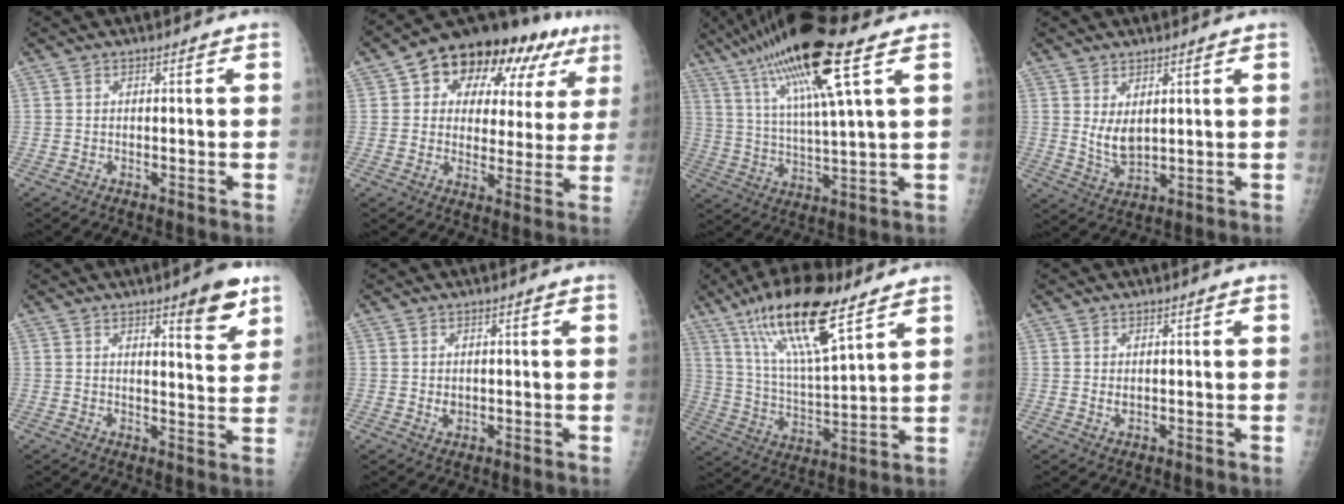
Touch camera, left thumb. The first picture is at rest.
{"total": 21.4, "force": [9.9, 12.6, 14.1], "torque": [-0.150, 0.015, 0.139]}
{"total": 20.0, "force": [10.3, 2.5, 17.0], "torque": [-0.324, -0.013, 0.184]}
{"total": 5.0, "force": [1.6, 2.6, 4.0], "torque": [-0.064, -0.021, 0.042]}
{"total": 8.5, "force": [5.0, 2.4, 6.4], "torque": [-0.066, -0.029, 0.066]}
{"total": 1.7, "force": [0.1, 1.3, 1.1], "torque": [-0.010, -0.002, 0.007]}
{"total": 18.8, "force": [11.6, 4.6, 14.1], "torque": [-0.242, -0.046, 0.217]}
{"total": 1.3, "force": [0.3, 0.8, 1.0], "torque": [-0.014, -0.001, 0.009]}